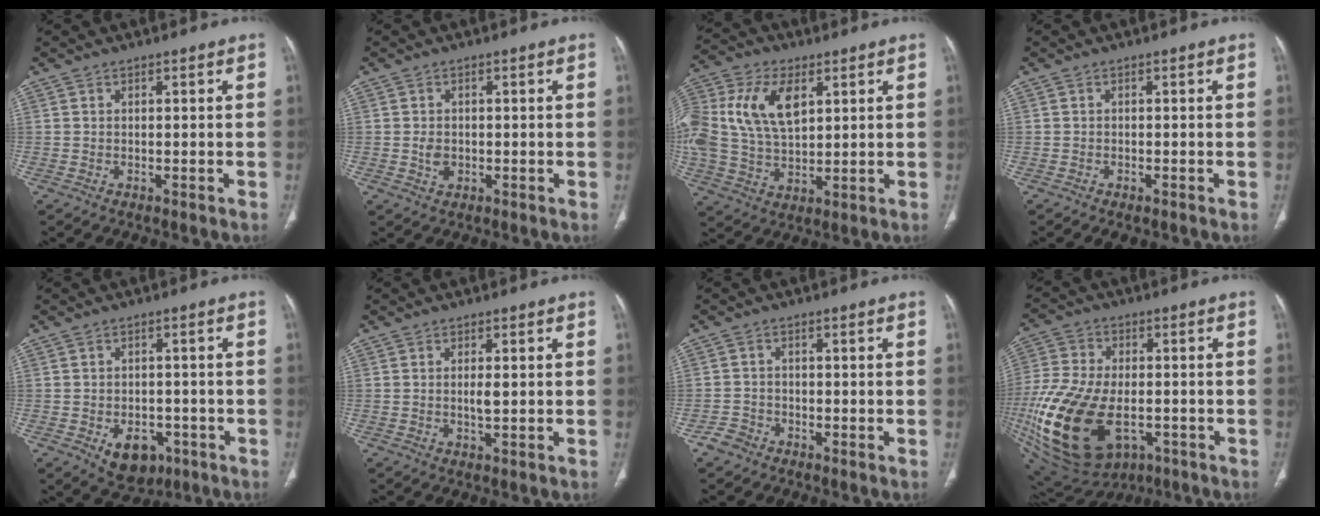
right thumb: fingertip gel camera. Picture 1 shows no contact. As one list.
[{"total": 2.3, "force": [-0.3, 1.8, 1.4], "torque": [-0.022, 0.001, -0.003]}, {"total": 19.1, "force": [5.7, 11.7, 14.0], "torque": [-0.313, 0.008, 0.104]}, {"total": 1.6, "force": [-1.0, 0.8, 1.0], "torque": [-0.016, 0.000, -0.012]}, {"total": 7.7, "force": [-3.2, 5.5, 4.4], "torque": [-0.044, 0.015, -0.034]}, {"total": 2.2, "force": [0.1, 0.6, 2.1], "torque": [-0.041, -0.002, 0.004]}, {"total": 2.8, "force": [-1.9, 1.9, 0.4], "torque": [-0.007, 0.014, -0.037]}, {"total": 27.4, "force": [-7.4, 16.4, 20.6], "torque": [-0.483, -0.022, -0.108]}]